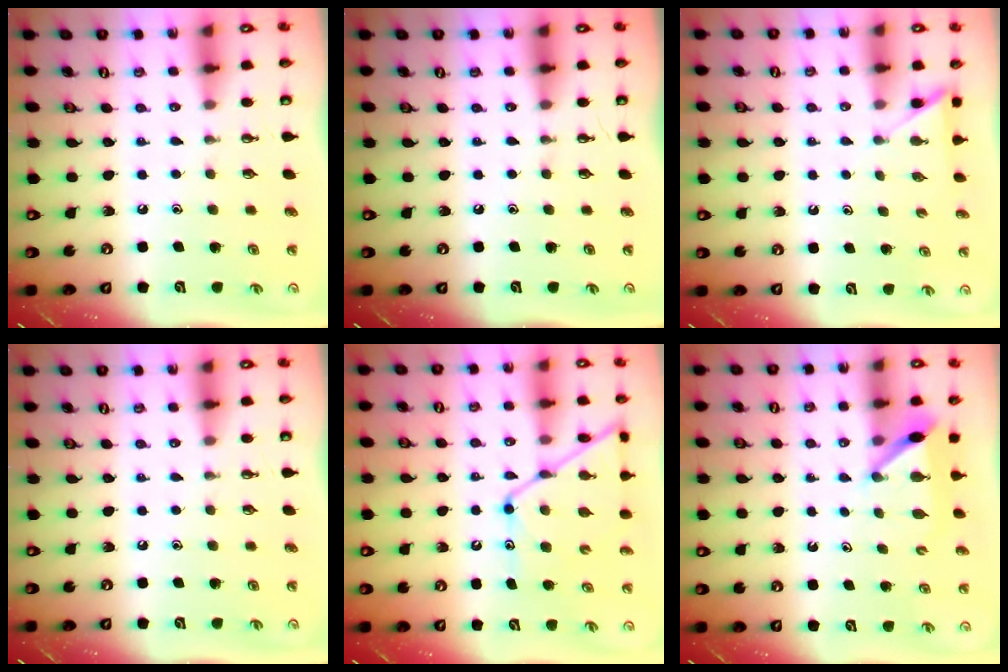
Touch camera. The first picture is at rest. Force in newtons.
{"total": 0.0}
{"total": 4.5, "press": 4.5, "slide": 0.2}
{"total": 0.0}
{"total": 13.4, "press": 13.4, "slide": 0.9}
{"total": 6.2, "press": 6.2, "slide": 0.6}